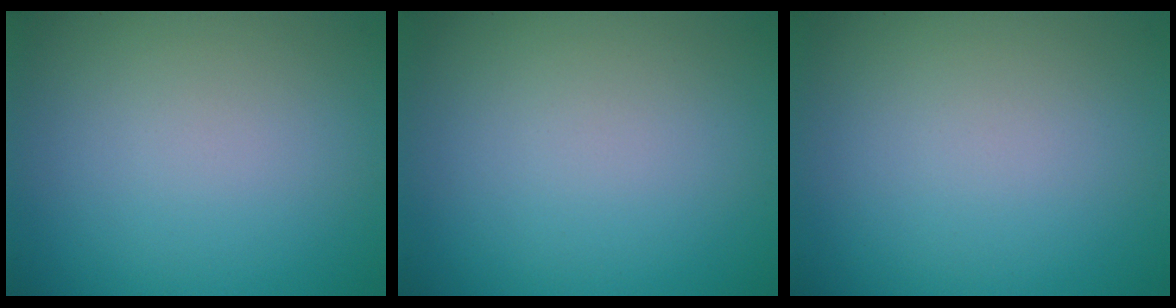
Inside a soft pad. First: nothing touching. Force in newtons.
{"total": 0.0}
{"total": 0.0}